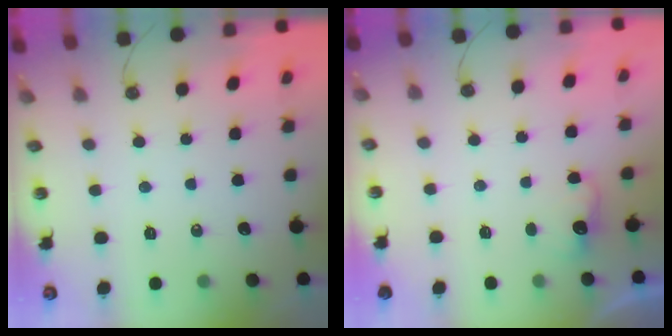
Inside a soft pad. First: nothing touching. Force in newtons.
{"total": 2.7, "press": 2.6, "slide": 0.9}